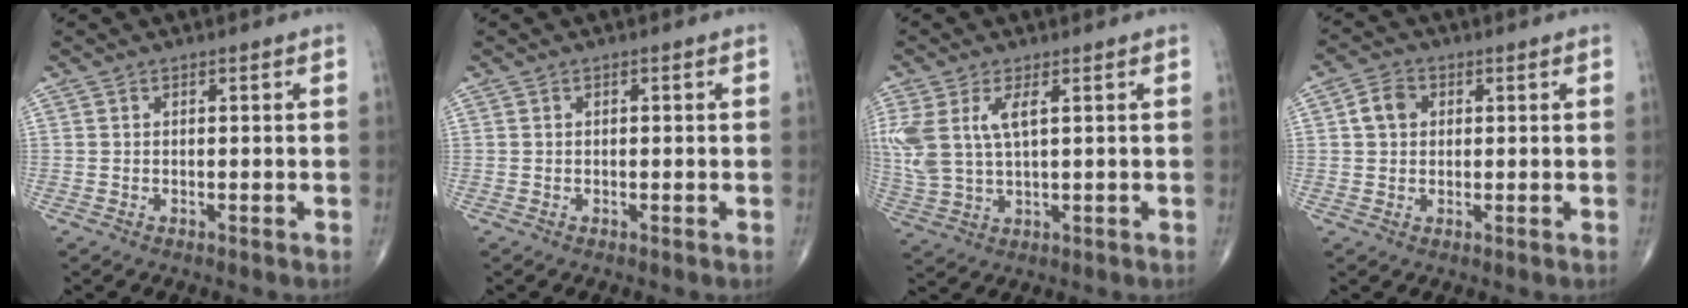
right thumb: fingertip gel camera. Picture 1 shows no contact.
{"total": 0.0}
{"total": 9.9, "force": [2.8, 4.4, 8.3], "torque": [-0.206, 0.000, 0.067]}
{"total": 4.1, "force": [0.8, 3.3, 2.3], "torque": [-0.035, 0.007, 0.011]}